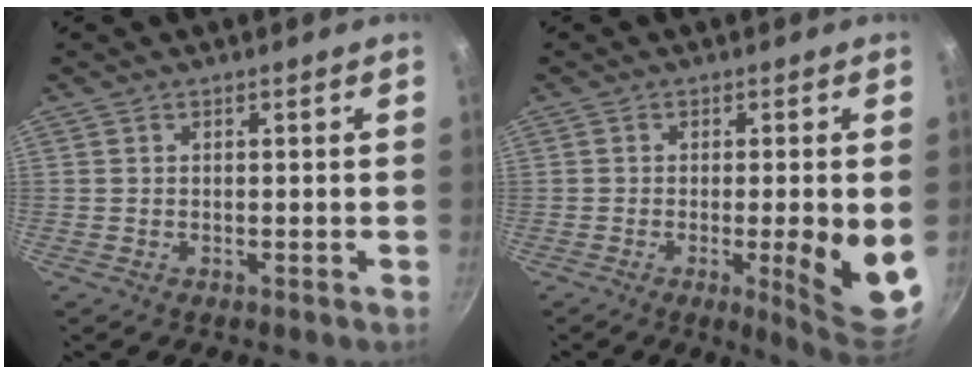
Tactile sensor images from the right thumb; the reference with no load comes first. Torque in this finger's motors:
{"motor_torque": [0.86, 2.43, 1.11, 0.17, 0.08]}